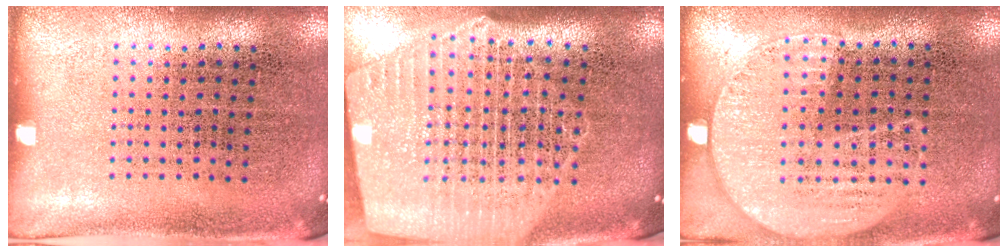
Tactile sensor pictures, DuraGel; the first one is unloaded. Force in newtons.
{"total": 2.8, "press": 2.3, "slide": 1.5}
{"total": 1.2, "press": 1.0, "slide": 0.6}